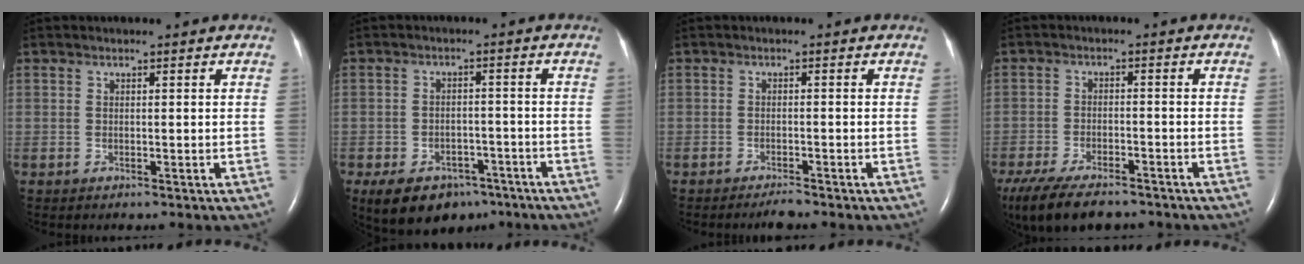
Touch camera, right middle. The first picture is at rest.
{"total": 10.9, "force": [-7.1, 6.8, 4.6], "torque": [-0.084, 0.010, -0.102]}
{"total": 1.7, "force": [-1.6, 0.0, 0.6], "torque": [-0.017, -0.006, -0.025]}
{"total": 13.7, "force": [-10.7, 4.6, 7.1], "torque": [-0.156, -0.021, -0.166]}